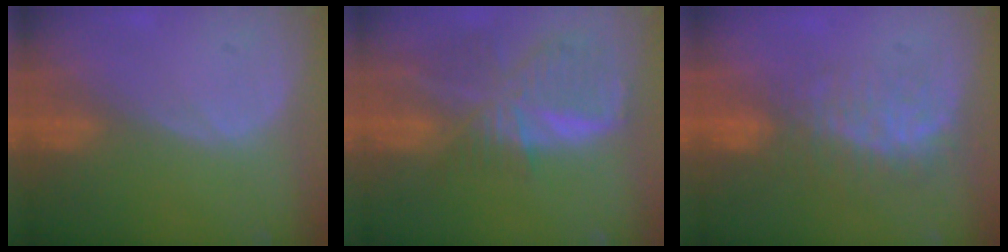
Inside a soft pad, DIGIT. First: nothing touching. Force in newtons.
{"total": 9.2, "press": 8.0, "slide": 4.5}
{"total": 8.0, "press": 7.4, "slide": 3.0}